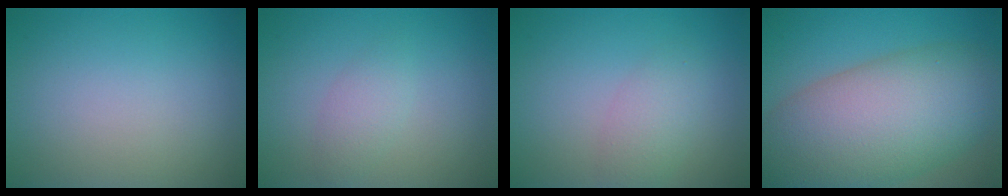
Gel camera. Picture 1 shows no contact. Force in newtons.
{"total": 1.7, "press": 1.7, "slide": 0.1}
{"total": 2.3, "press": 2.3, "slide": 0.1}
{"total": 13.0, "press": 12.9, "slide": 0.5}